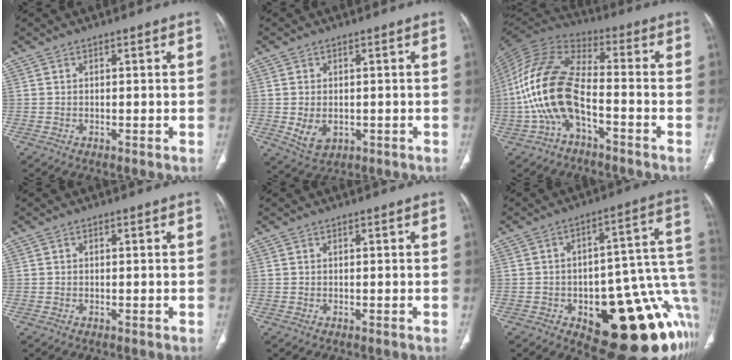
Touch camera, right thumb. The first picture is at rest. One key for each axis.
{"total": 5.3, "fx": -0.8, "fy": 3.8, "fz": 3.6, "tx": -0.060, "ty": -0.004, "tz": 0.002}
{"total": 16.4, "fx": -4.8, "fy": 8.3, "fz": 13.3, "tx": -0.280, "ty": 0.049, "tz": -0.093}
{"total": 0.0}
{"total": 0.0}
{"total": 26.6, "fx": -8.9, "fy": 11.4, "fz": 22.3, "tx": -0.191, "ty": 0.054, "tz": -0.105}